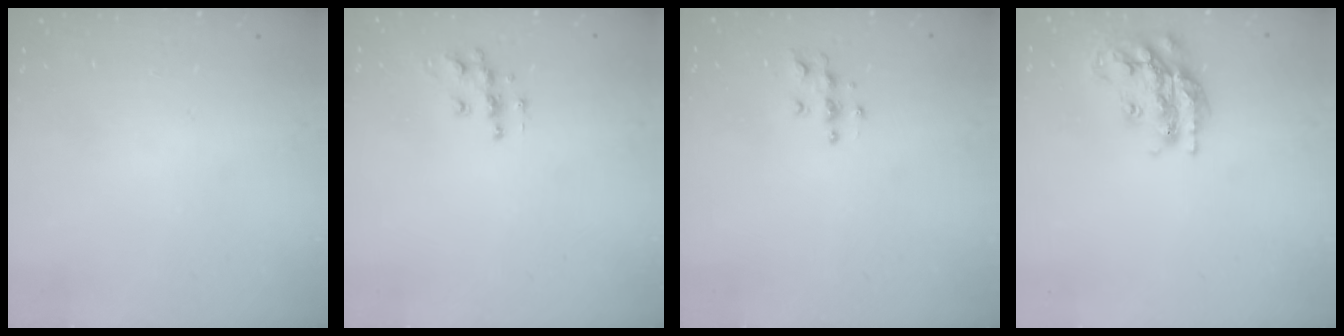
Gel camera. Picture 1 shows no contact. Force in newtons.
{"total": 7.3, "press": 7.3, "slide": 0.2}
{"total": 3.8, "press": 3.8, "slide": 0.3}
{"total": 19.3, "press": 19.3, "slide": 1.4}